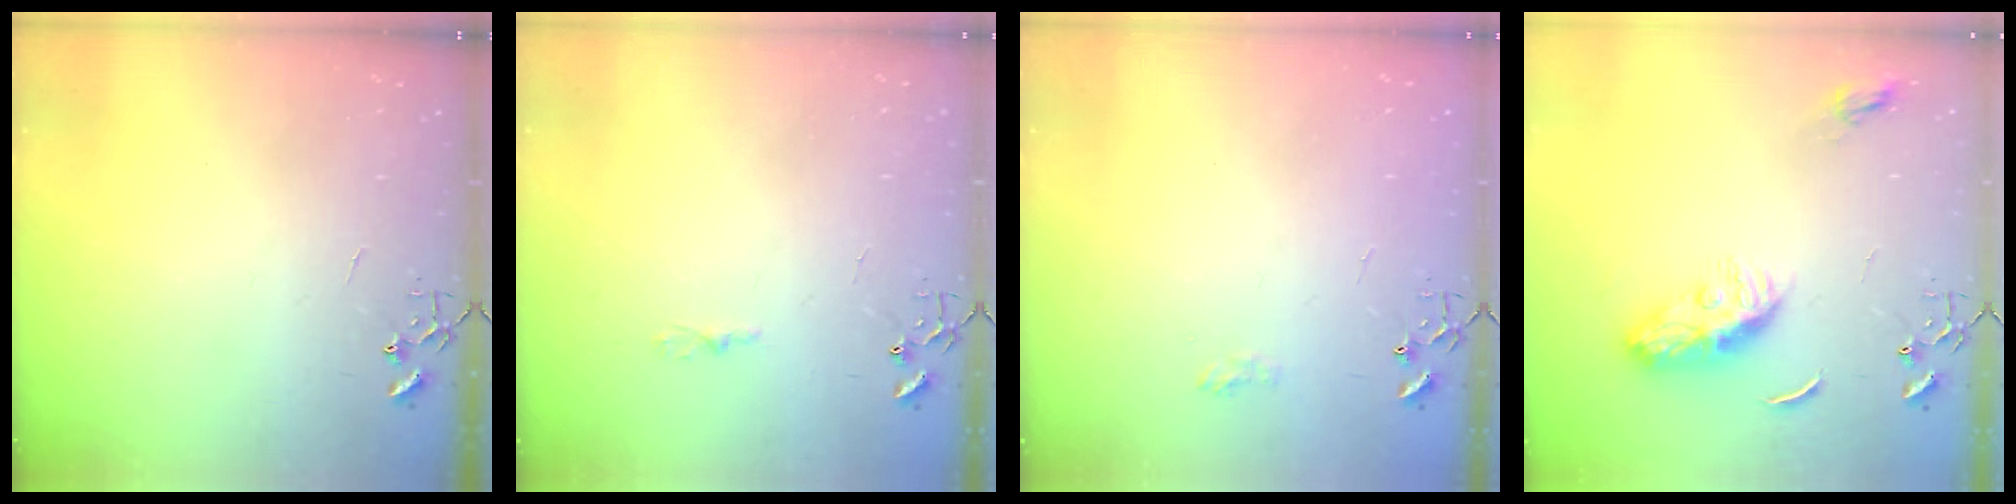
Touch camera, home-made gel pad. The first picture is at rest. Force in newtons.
{"total": 3.1, "press": 3.1, "slide": 0.3}
{"total": 6.3, "press": 6.3, "slide": 0.8}
{"total": 9.9, "press": 9.9, "slide": 0.1}